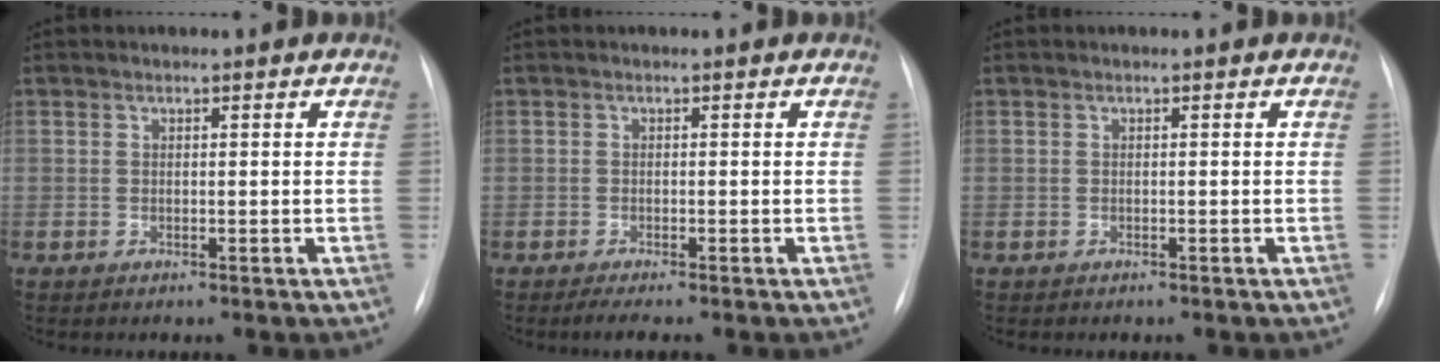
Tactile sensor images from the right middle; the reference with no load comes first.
{"total": 1.8, "force": [-1.3, 0.1, 1.2], "torque": [-0.026, -0.006, -0.022]}
{"total": 0.0}